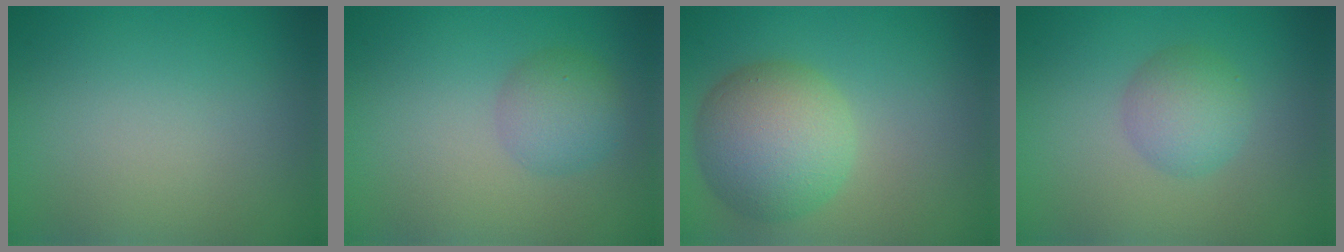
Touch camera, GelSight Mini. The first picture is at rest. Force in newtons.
{"total": 2.8, "press": 2.8, "slide": 0.0}
{"total": 7.3, "press": 7.3, "slide": 0.3}
{"total": 3.2, "press": 3.2, "slide": 0.0}